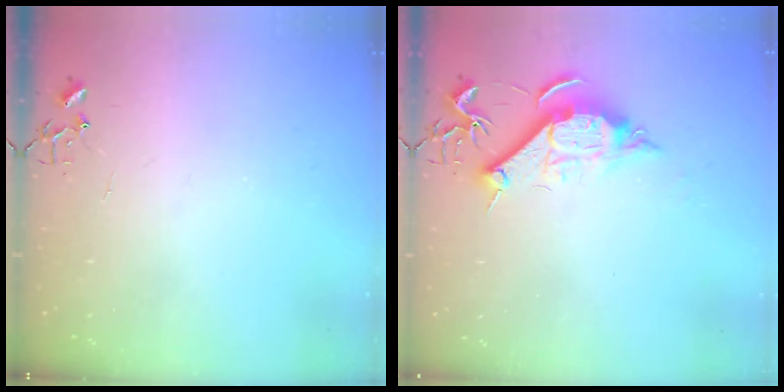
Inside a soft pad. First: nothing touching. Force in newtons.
{"total": 10.1, "press": 10.0, "slide": 0.8}